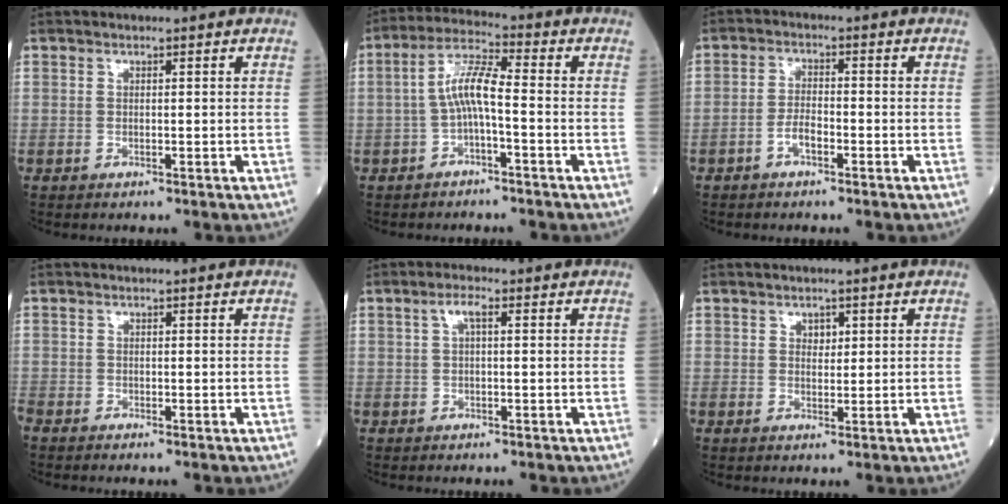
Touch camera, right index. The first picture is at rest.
{"total": 6.3, "force": [-1.1, 1.1, 6.1], "torque": [-0.122, 0.022, -0.026]}
{"total": 3.0, "force": [-1.6, 1.0, 2.3], "torque": [-0.044, 0.005, -0.032]}
{"total": 1.3, "force": [-1.3, 0.3, 0.4], "torque": [-0.012, -0.004, -0.024]}
{"total": 2.2, "force": [0.6, 0.5, 2.1], "torque": [-0.043, 0.009, 0.012]}
{"total": 1.6, "force": [0.8, 1.1, 0.9], "torque": [-0.009, -0.003, 0.011]}